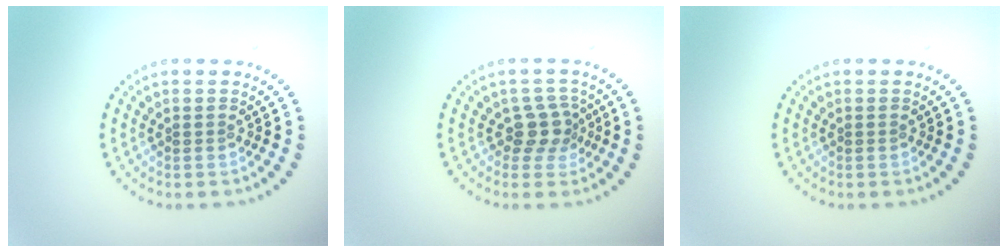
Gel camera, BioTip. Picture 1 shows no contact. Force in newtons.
{"total": 2.5, "press": 2.0, "slide": 1.6}
{"total": 0.0}